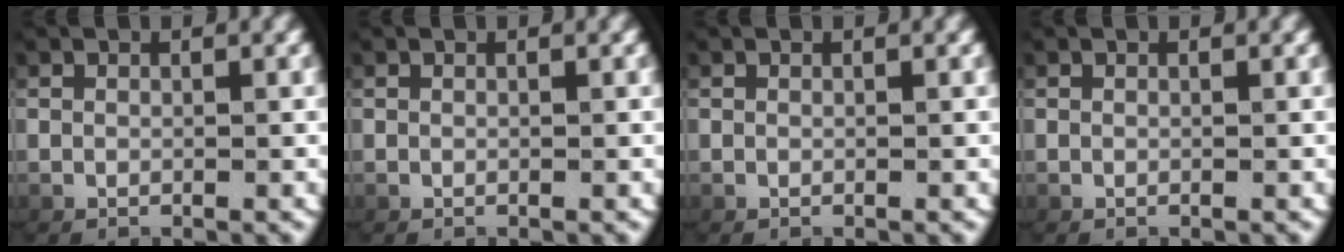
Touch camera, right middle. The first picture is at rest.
{"total": 0.0}
{"total": 0.0}
{"total": 0.0}